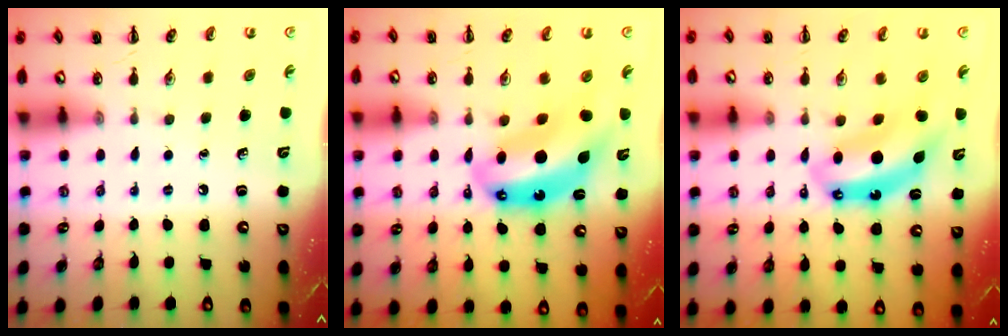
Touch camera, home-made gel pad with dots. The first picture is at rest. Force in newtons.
{"total": 13.4, "press": 13.0, "slide": 3.3}
{"total": 7.8, "press": 7.6, "slide": 2.0}